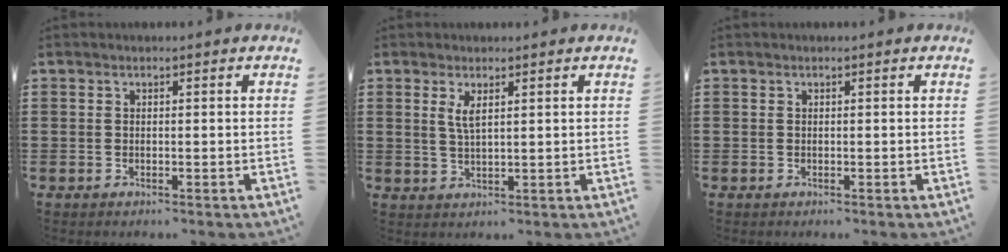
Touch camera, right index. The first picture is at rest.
{"total": 2.6, "force": [1.2, 0.7, 2.2], "torque": [-0.046, 0.004, 0.021]}
{"total": 0.0}